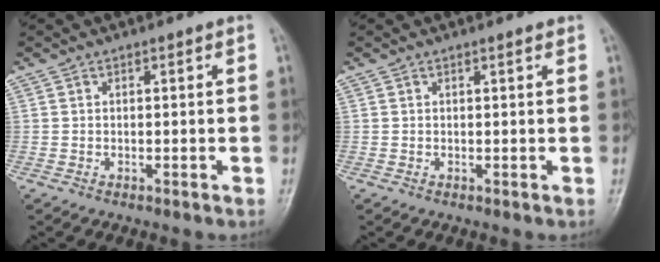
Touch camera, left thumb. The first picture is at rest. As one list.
[{"total": 0.8, "force": [0.6, 0.1, 0.6], "torque": [-0.007, 0.000, 0.008]}]